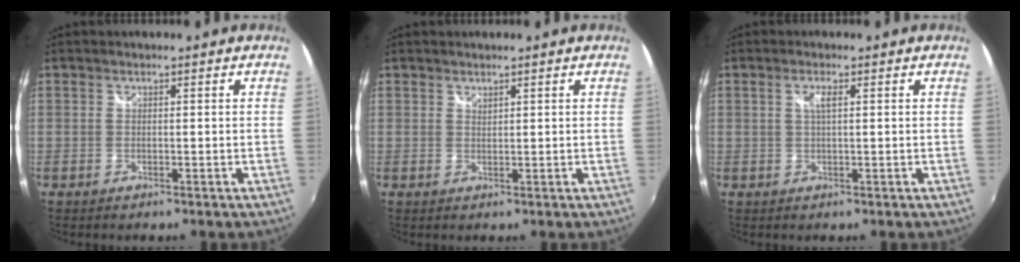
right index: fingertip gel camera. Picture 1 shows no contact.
{"total": 0.8, "force": [0.8, 0.2, 0.1], "torque": [-0.001, 0.000, 0.014]}
{"total": 1.8, "force": [0.6, 0.2, 1.7], "torque": [-0.032, 0.001, 0.009]}